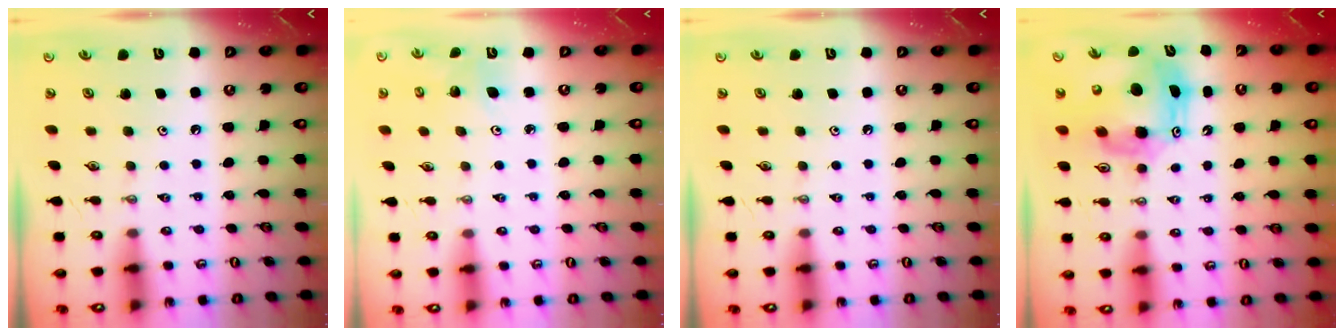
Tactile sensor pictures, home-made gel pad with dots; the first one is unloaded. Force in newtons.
{"total": 3.9, "press": 3.6, "slide": 1.4}
{"total": 0.0}
{"total": 13.0, "press": 12.9, "slide": 1.0}